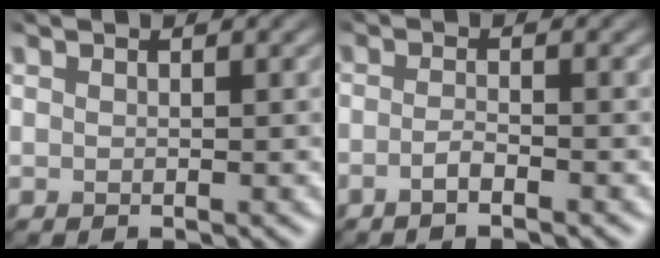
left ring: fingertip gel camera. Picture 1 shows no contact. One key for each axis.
{"total": 2.1, "fx": -1.6, "fy": 0.5, "fz": 1.3, "tx": -0.023, "ty": -0.008, "tz": -0.027}